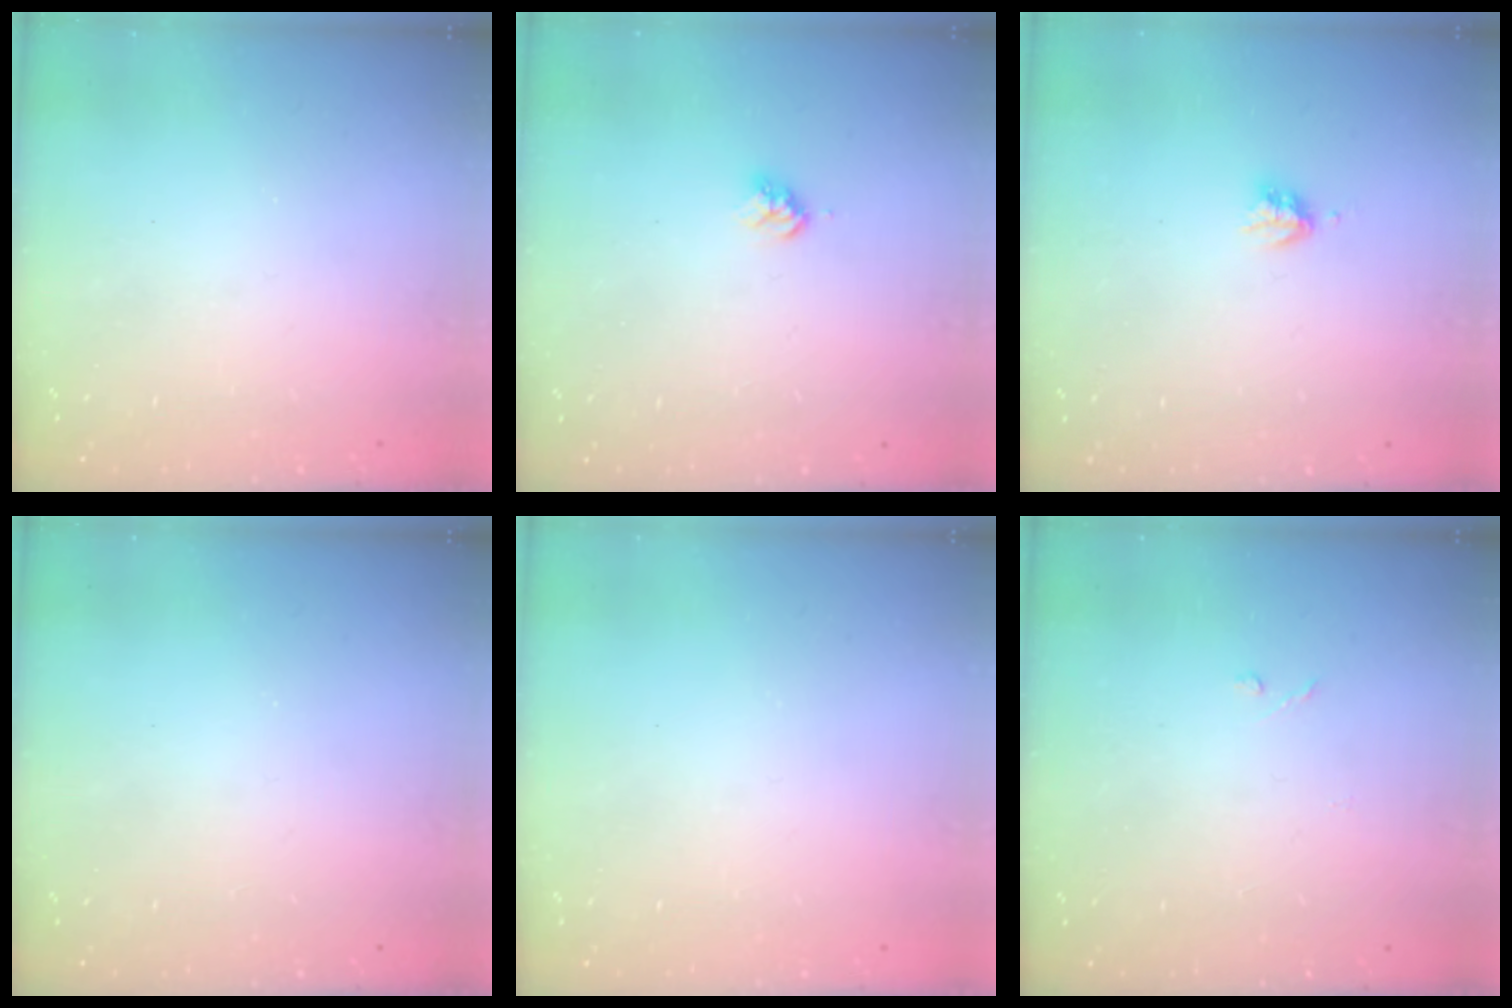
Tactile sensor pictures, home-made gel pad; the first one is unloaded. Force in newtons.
{"total": 2.9, "press": 2.9, "slide": 0.4}
{"total": 3.0, "press": 3.0, "slide": 0.5}
{"total": 0.0}
{"total": 0.0}
{"total": 3.1, "press": 3.0, "slide": 0.4}